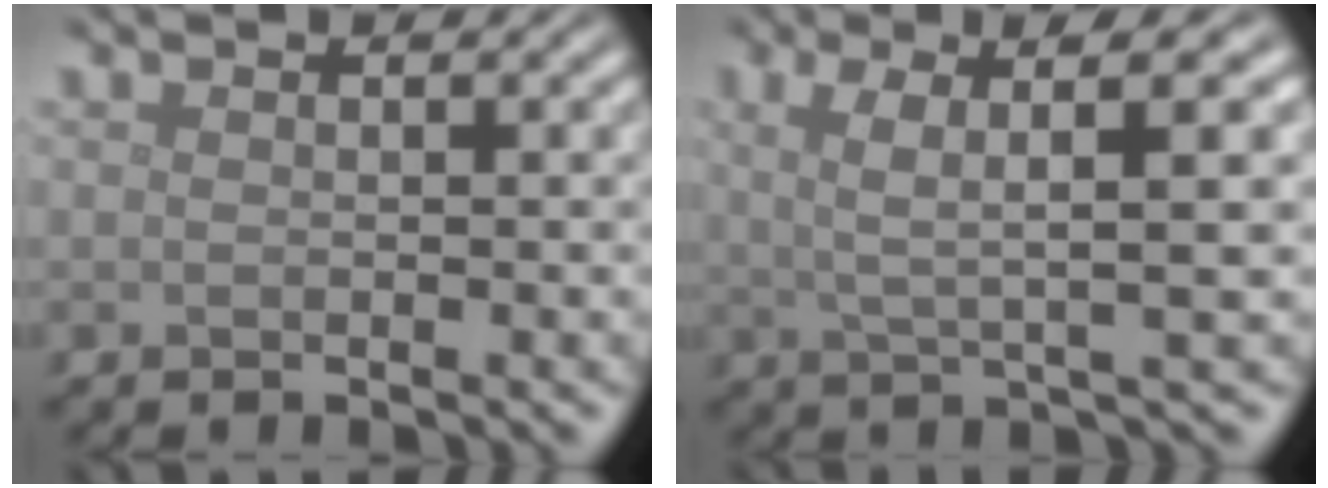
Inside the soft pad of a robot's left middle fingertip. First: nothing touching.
{"total": 6.0, "force": [1.9, 1.2, 5.6], "torque": [-0.095, 0.014, 0.029]}